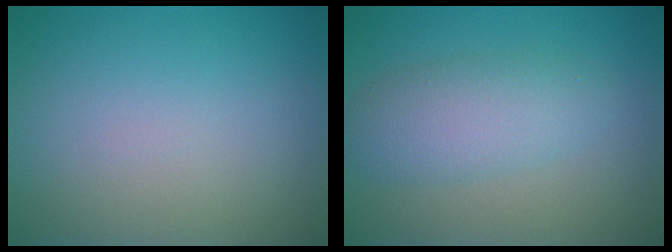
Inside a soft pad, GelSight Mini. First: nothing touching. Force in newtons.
{"total": 3.9, "press": 3.9, "slide": 0.3}